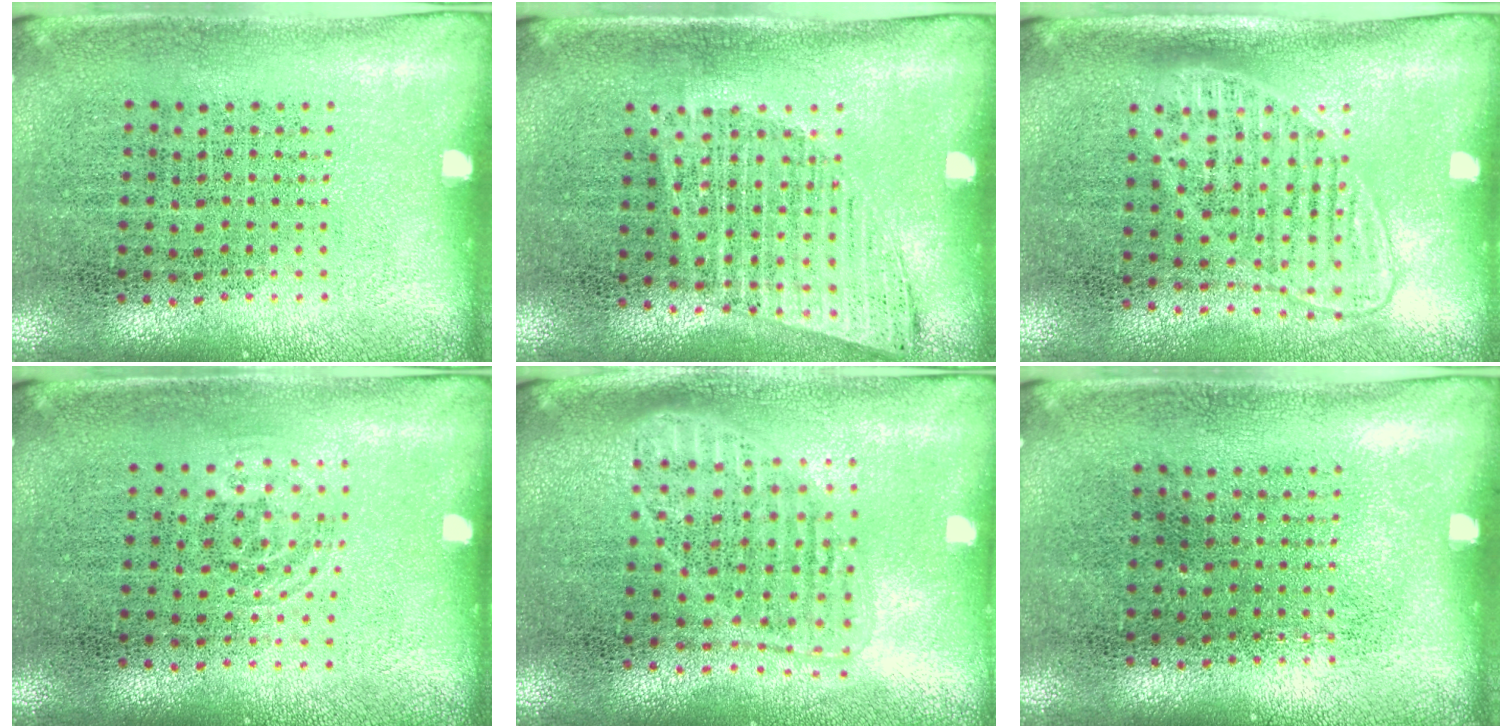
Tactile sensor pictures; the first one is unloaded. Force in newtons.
{"total": 1.0, "press": 1.0, "slide": 0.1}
{"total": 1.4, "press": 1.2, "slide": 0.7}
{"total": 0.7, "press": 0.5, "slide": 0.5}
{"total": 1.6, "press": 1.4, "slide": 0.8}
{"total": 0.0}